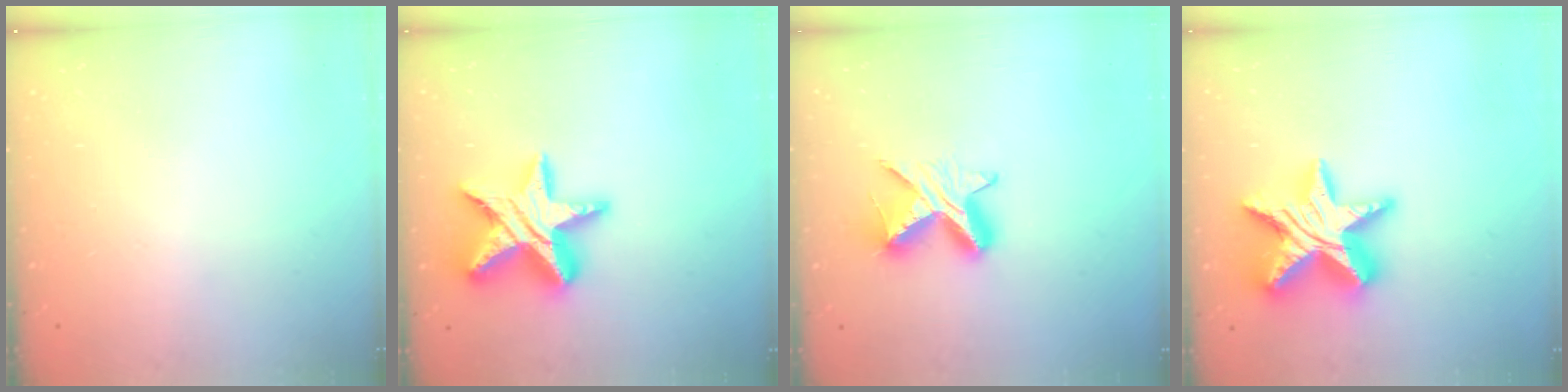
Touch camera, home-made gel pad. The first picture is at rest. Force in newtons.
{"total": 19.6, "press": 19.6, "slide": 1.3}
{"total": 9.2, "press": 9.2, "slide": 0.3}
{"total": 19.1, "press": 19.0, "slide": 1.1}